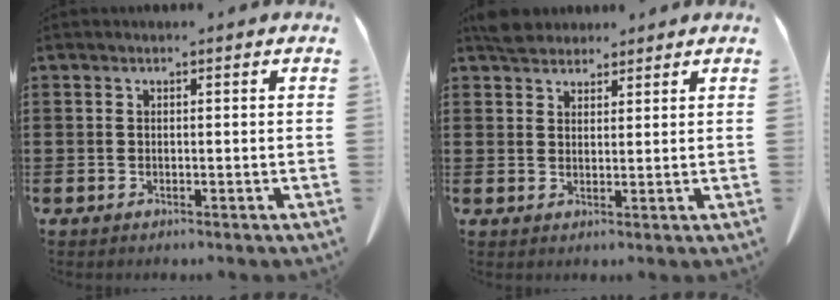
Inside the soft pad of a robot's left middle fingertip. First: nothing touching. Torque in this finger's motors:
{"motor_torque": [0.61, 0.40, 0.09, 0.00]}